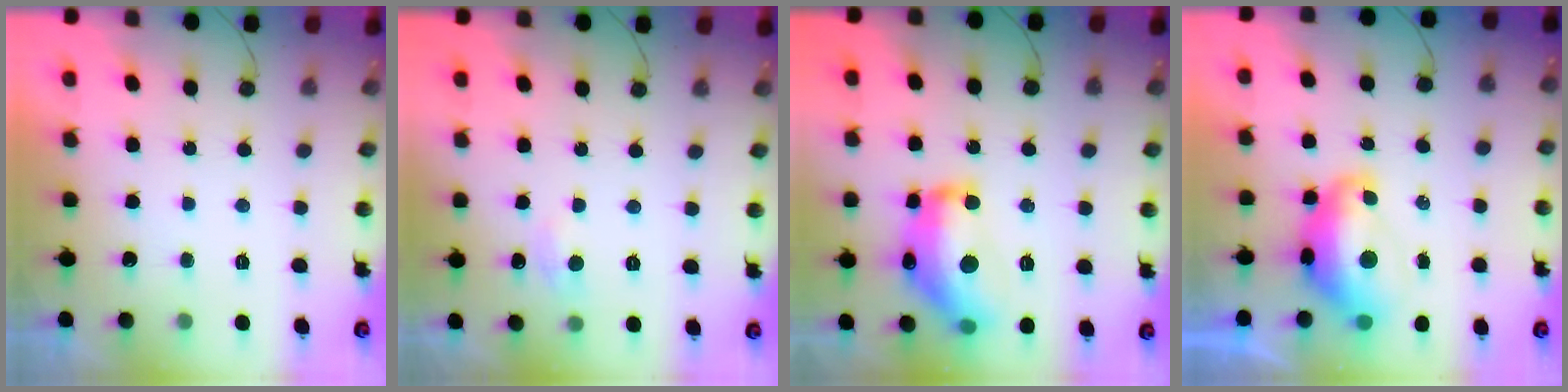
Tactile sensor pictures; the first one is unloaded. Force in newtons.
{"total": 5.9, "press": 5.9, "slide": 0.7}
{"total": 19.0, "press": 19.0, "slide": 1.2}
{"total": 13.3, "press": 13.2, "slide": 1.3}